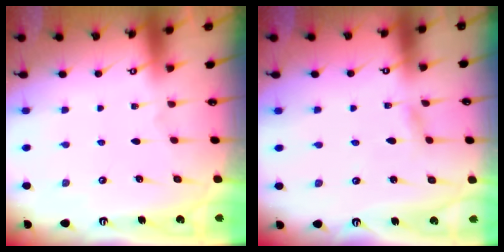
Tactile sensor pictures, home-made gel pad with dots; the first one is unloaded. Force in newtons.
{"total": 2.3, "press": 2.3, "slide": 0.2}